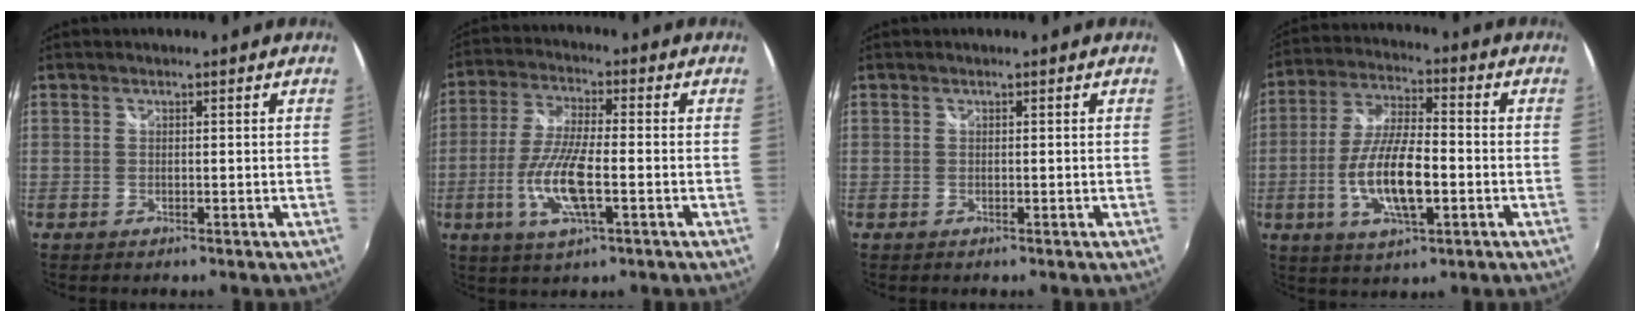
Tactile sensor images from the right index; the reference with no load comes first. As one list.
[{"total": 11.3, "force": [-3.0, 3.0, 10.5], "torque": [-0.217, -0.008, -0.061]}, {"total": 0.0}, {"total": 13.3, "force": [-3.2, 4.2, 12.2], "torque": [-0.246, -0.005, -0.059]}]